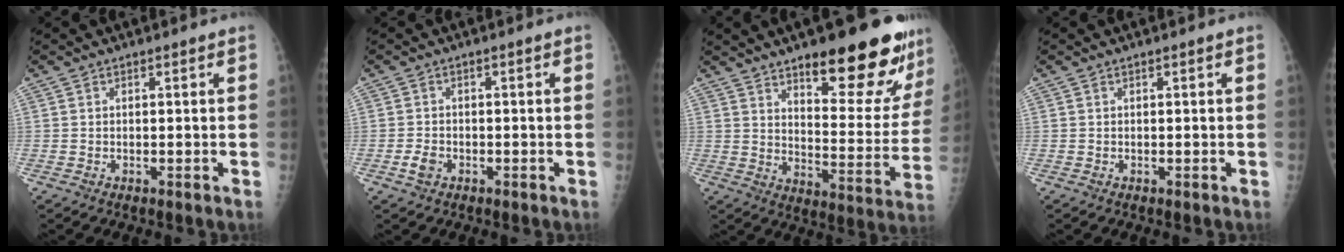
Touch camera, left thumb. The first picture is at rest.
{"total": 2.5, "force": [-1.2, 1.7, 1.4], "torque": [-0.027, 0.008, -0.021]}
{"total": 22.8, "force": [14.8, 7.0, 15.9], "torque": [-0.164, -0.083, 0.209]}
{"total": 0.0}